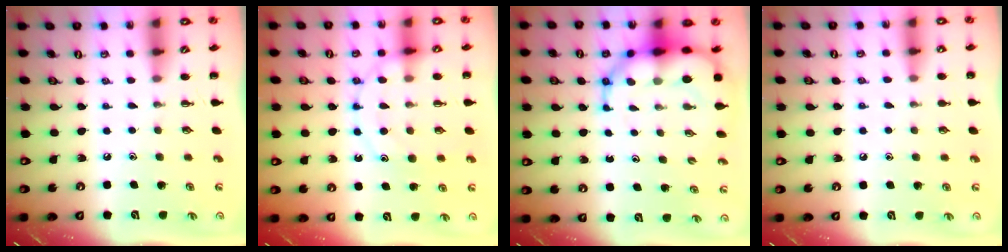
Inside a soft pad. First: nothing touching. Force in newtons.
{"total": 12.6, "press": 12.5, "slide": 0.9}
{"total": 10.9, "press": 10.5, "slide": 2.9}
{"total": 5.5, "press": 5.2, "slide": 1.6}